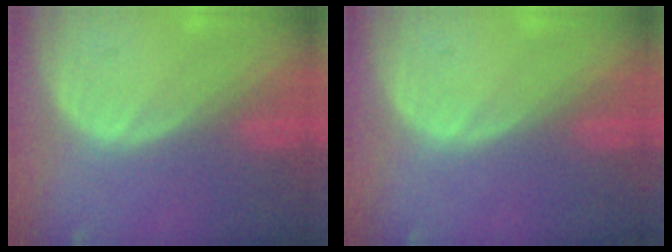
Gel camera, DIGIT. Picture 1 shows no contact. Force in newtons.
{"total": 0.0}